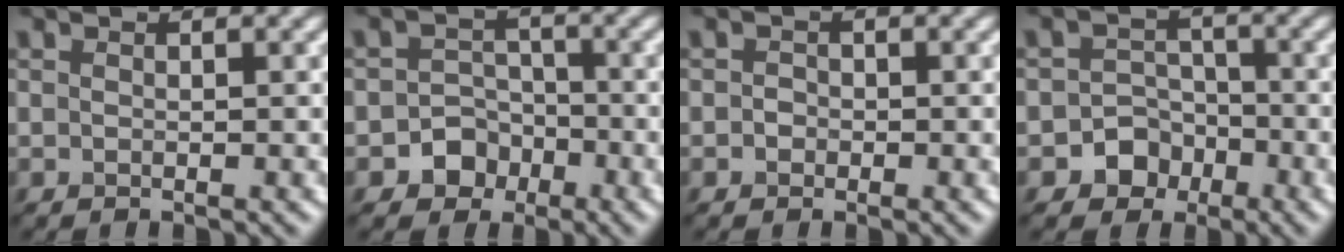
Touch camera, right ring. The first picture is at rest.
{"total": 3.5, "force": [-1.7, 2.9, 0.8], "torque": [0.017, 0.011, -0.037]}
{"total": 0.8, "force": [-0.3, 0.8, 0.2], "torque": [0.001, -0.003, -0.007]}
{"total": 3.9, "force": [-2.0, 3.2, 0.8], "torque": [0.022, 0.008, -0.043]}